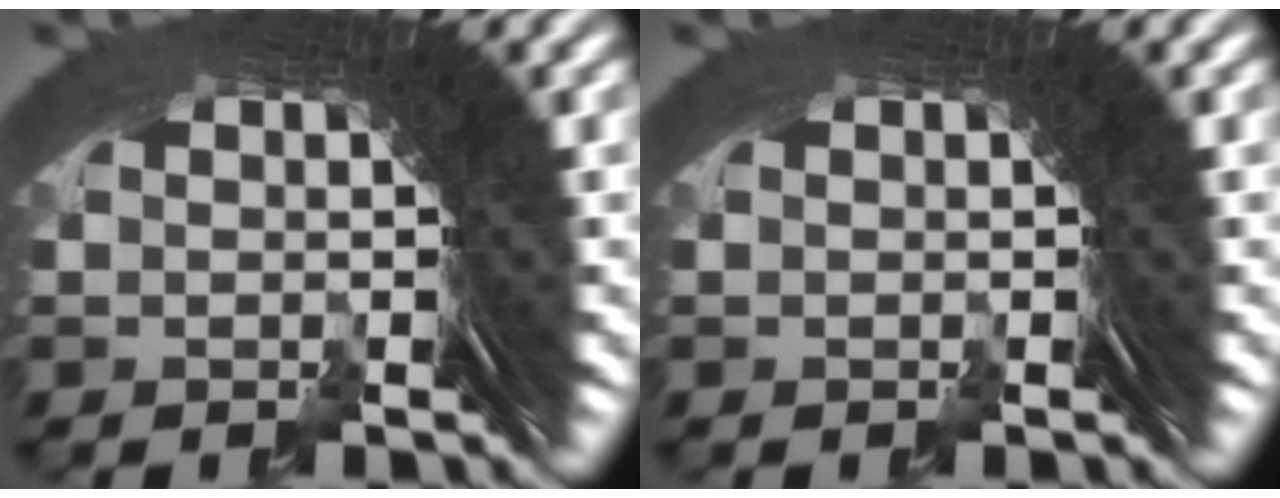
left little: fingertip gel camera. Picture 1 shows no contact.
{"total": 0.0}